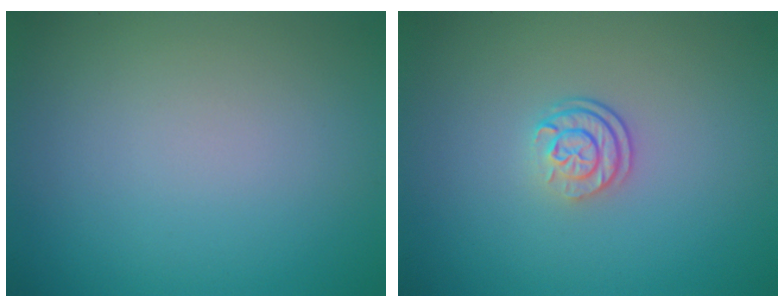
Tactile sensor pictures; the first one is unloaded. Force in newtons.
{"total": 2.4, "press": 1.7, "slide": 1.7}